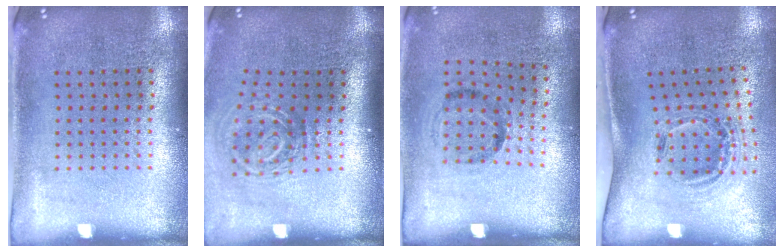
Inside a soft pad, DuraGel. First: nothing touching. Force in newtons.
{"total": 1.9, "press": 1.2, "slide": 1.4}
{"total": 1.2, "press": 0.8, "slide": 0.9}
{"total": 1.2, "press": 1.0, "slide": 0.7}